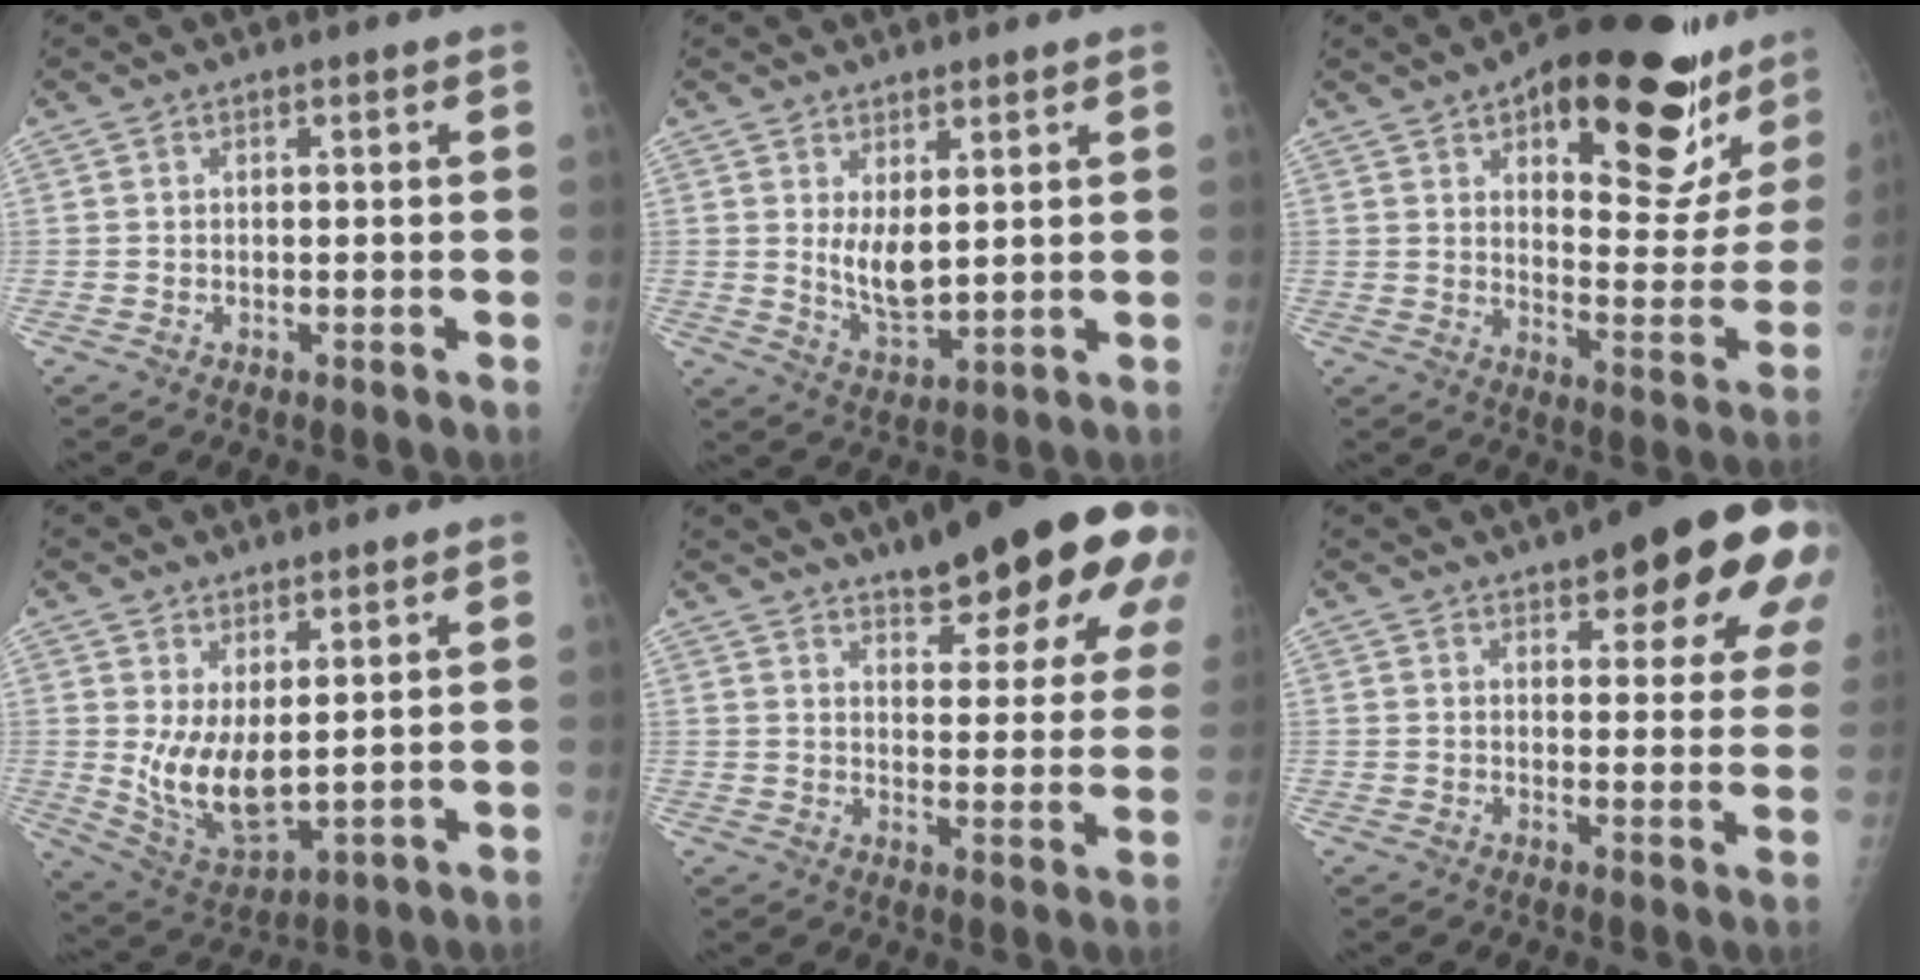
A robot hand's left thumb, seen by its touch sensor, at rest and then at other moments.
{"total": 6.3, "force": [1.8, 2.8, 5.3], "torque": [-0.085, -0.029, 0.047]}
{"total": 26.4, "force": [15.9, 10.1, 18.4], "torque": [-0.196, -0.058, 0.223]}
{"total": 10.0, "force": [1.9, 4.6, 8.7], "torque": [-0.149, -0.034, 0.057]}
{"total": 22.5, "force": [13.8, 6.4, 16.5], "torque": [-0.196, -0.035, 0.182]}
{"total": 19.9, "force": [10.3, 6.6, 15.8], "torque": [-0.178, -0.019, 0.124]}